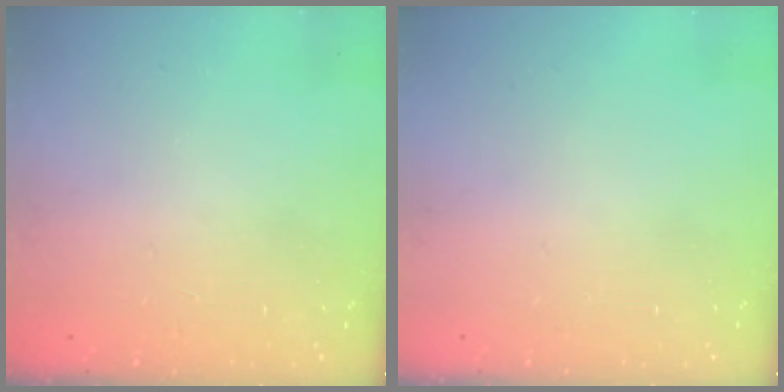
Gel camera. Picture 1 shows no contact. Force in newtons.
{"total": 0.0}